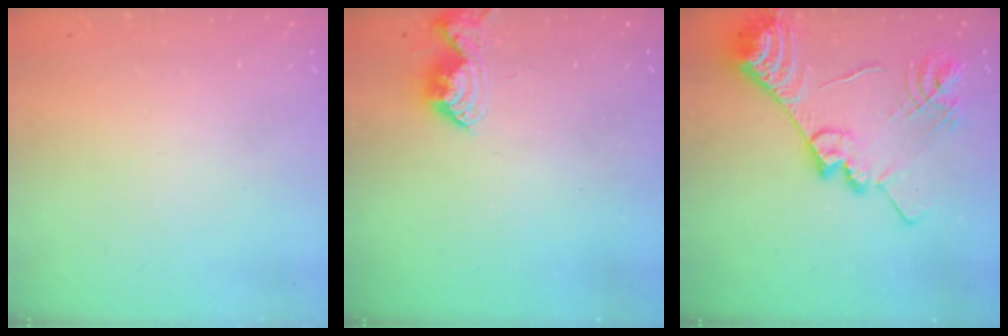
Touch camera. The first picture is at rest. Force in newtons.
{"total": 8.7, "press": 8.7, "slide": 0.5}
{"total": 20.9, "press": 20.9, "slide": 1.5}